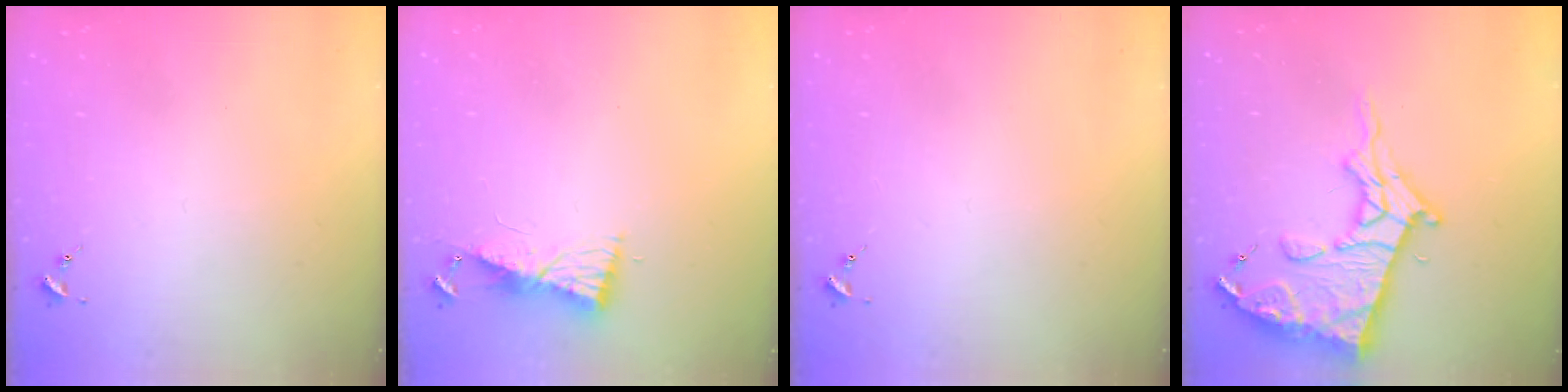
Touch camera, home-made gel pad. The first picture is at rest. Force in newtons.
{"total": 8.7, "press": 8.7, "slide": 0.8}
{"total": 0.0}
{"total": 18.8, "press": 18.7, "slide": 2.0}